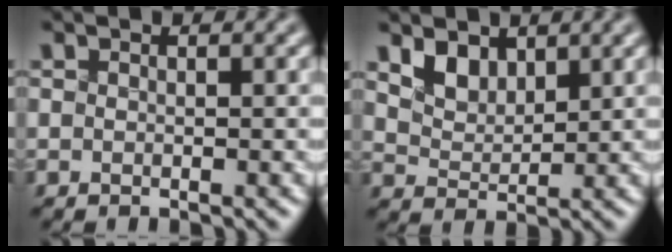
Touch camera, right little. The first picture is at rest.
{"total": 3.2, "force": [2.1, 1.8, 1.5], "torque": [-0.046, -0.011, 0.054]}